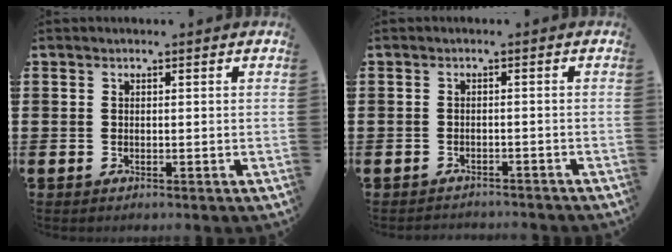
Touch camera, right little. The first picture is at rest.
{"total": 1.1, "force": [-1.1, 0.0, -0.1], "torque": [-0.001, 0.003, -0.025]}